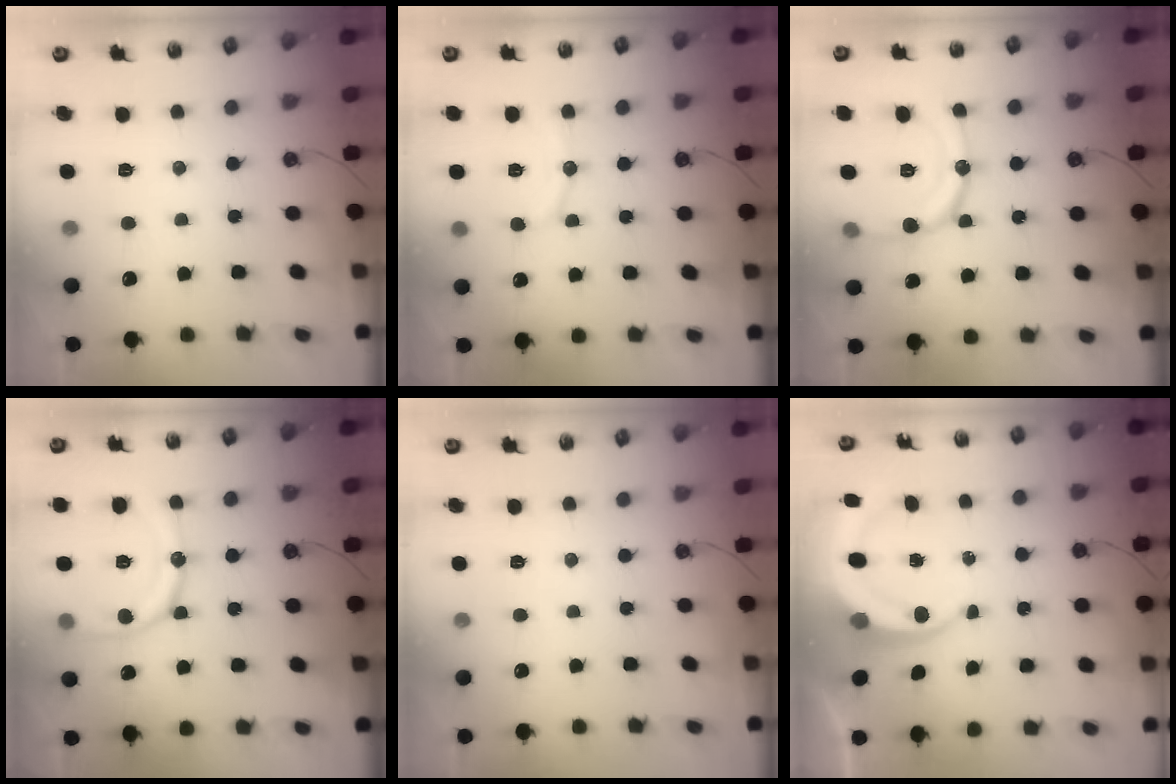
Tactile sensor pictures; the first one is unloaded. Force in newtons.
{"total": 8.9, "press": 8.9, "slide": 1.0}
{"total": 15.7, "press": 15.6, "slide": 1.5}
{"total": 14.9, "press": 14.8, "slide": 1.5}
{"total": 0.0}
{"total": 7.8, "press": 7.8, "slide": 0.9}